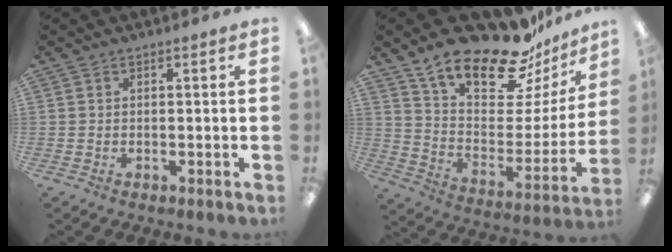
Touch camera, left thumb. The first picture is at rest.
{"total": 22.2, "force": [17.7, 8.0, 10.8], "torque": [-0.177, -0.130, 0.305]}